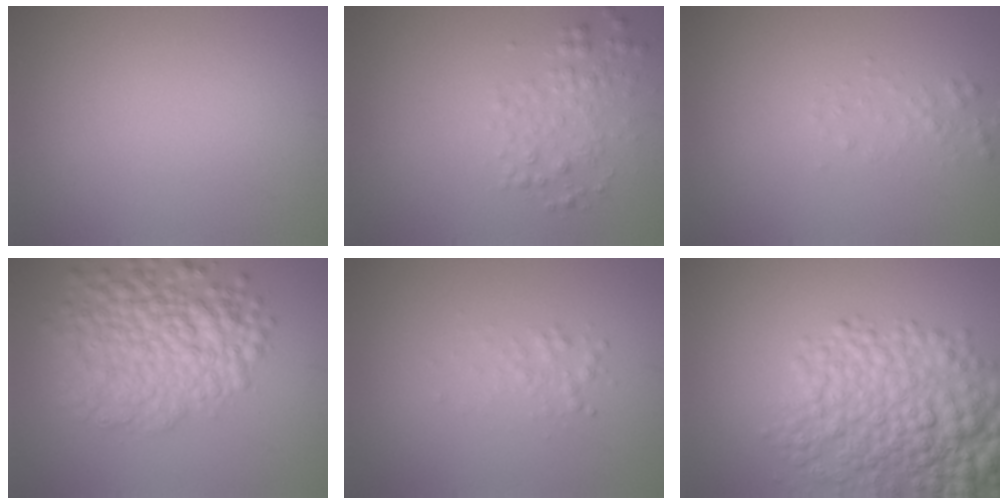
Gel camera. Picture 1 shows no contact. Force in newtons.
{"total": 2.2, "press": 2.2, "slide": 0.1}
{"total": 1.0, "press": 1.0, "slide": 0.1}
{"total": 7.3, "press": 7.3, "slide": 0.3}
{"total": 1.1, "press": 1.1, "slide": 0.1}
{"total": 8.0, "press": 8.0, "slide": 0.2}